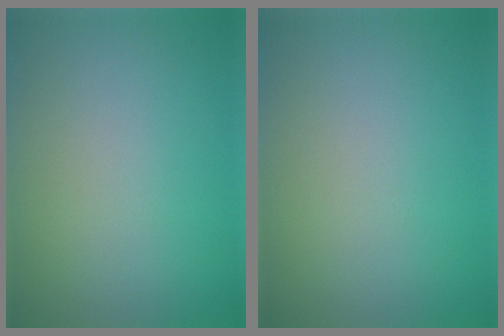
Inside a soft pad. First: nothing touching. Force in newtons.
{"total": 0.0}